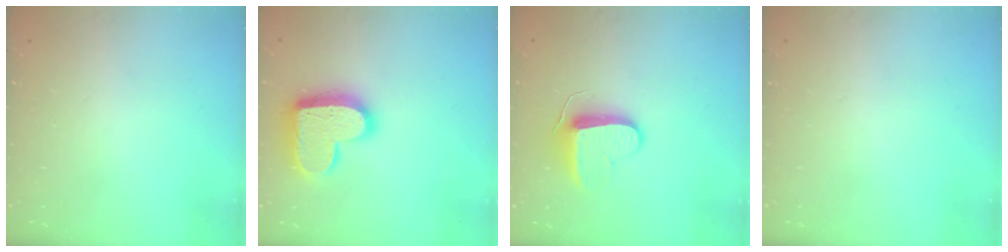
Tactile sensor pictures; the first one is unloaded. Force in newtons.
{"total": 17.2, "press": 17.1, "slide": 1.3}
{"total": 9.4, "press": 9.4, "slide": 0.2}
{"total": 0.0}